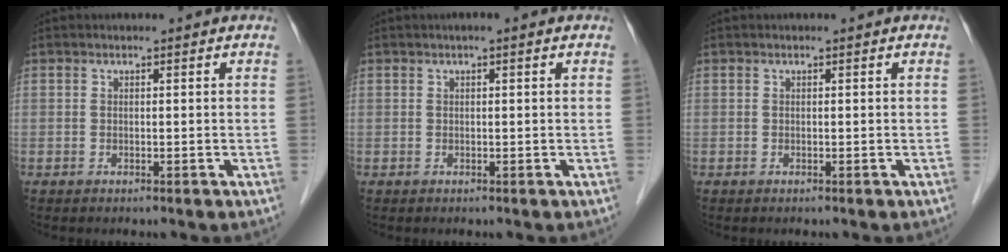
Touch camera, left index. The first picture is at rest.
{"total": 1.5, "force": [0.8, 0.4, 1.2], "torque": [-0.013, 0.008, 0.010]}
{"total": 0.0}